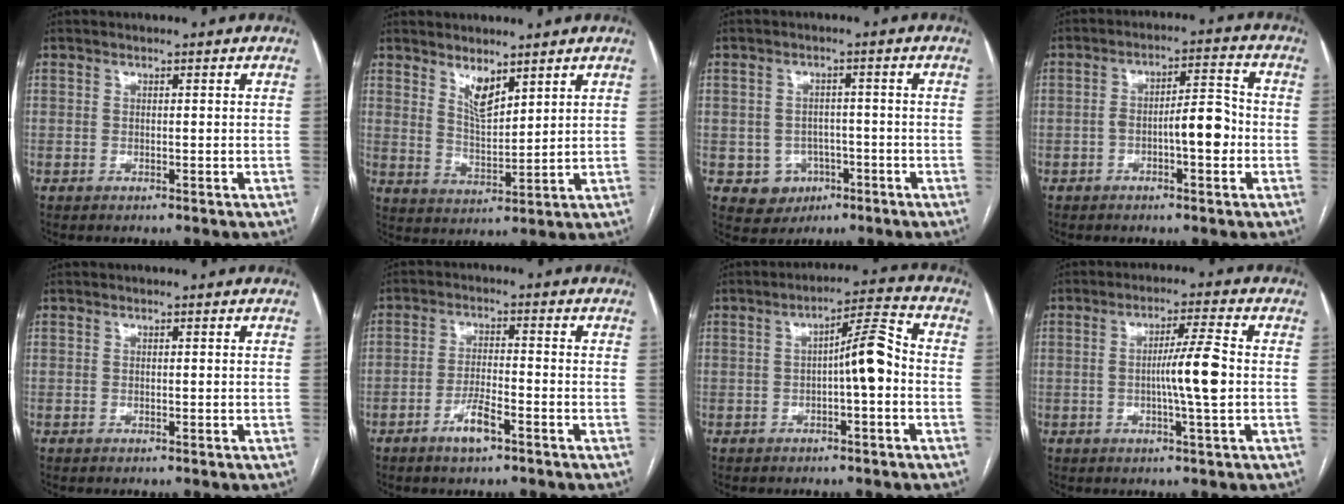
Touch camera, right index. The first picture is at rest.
{"total": 4.9, "force": [3.5, 1.4, 3.1], "torque": [-0.066, -0.011, 0.071]}
{"total": 4.8, "force": [-1.8, 4.3, 0.9], "torque": [-0.007, 0.010, -0.017]}
{"total": 6.8, "force": [-1.8, 1.8, 6.3], "torque": [-0.099, 0.021, -0.028]}
{"total": 0.0}
{"total": 4.8, "force": [-2.9, 0.7, 3.7], "torque": [-0.076, 0.001, -0.054]}
{"total": 6.5, "force": [-0.9, 0.8, 6.4], "torque": [-0.095, 0.023, -0.014]}
{"total": 6.8, "force": [-0.6, -0.4, 6.8], "torque": [-0.116, 0.003, -0.012]}